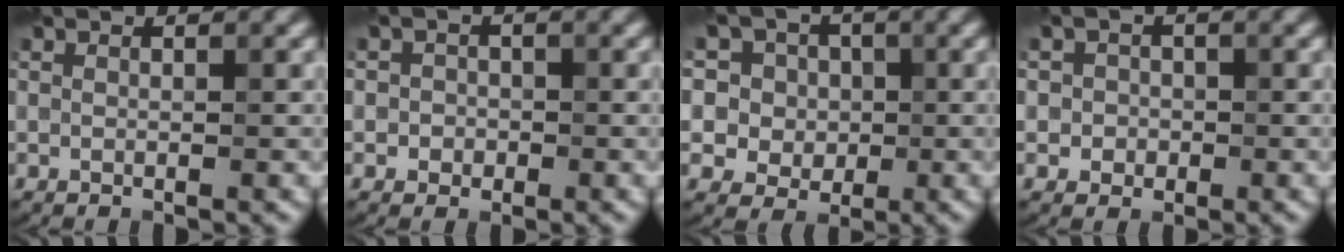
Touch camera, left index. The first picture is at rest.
{"total": 1.7, "force": [-0.2, 1.6, 0.4], "torque": [0.012, -0.002, -0.011]}
{"total": 9.1, "force": [3.8, 7.5, 3.5], "torque": [-0.066, 0.020, 0.035]}
{"total": 2.2, "force": [0.1, 2.2, 0.6], "torque": [0.012, 0.002, -0.013]}